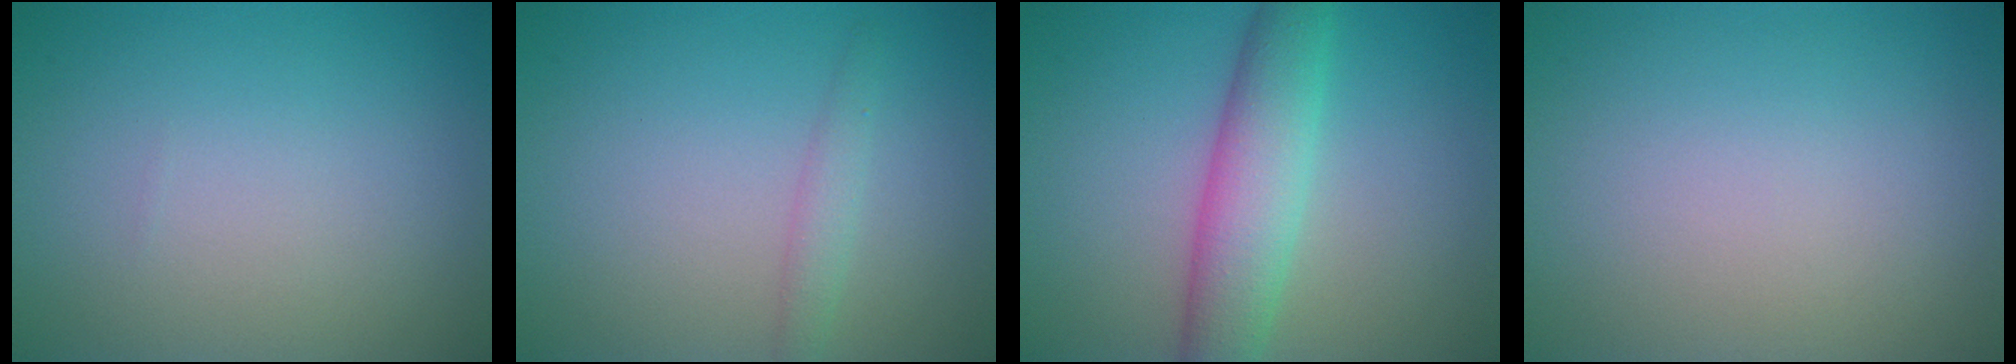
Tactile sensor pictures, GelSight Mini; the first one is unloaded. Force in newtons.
{"total": 1.4, "press": 1.4, "slide": 0.0}
{"total": 5.4, "press": 5.4, "slide": 0.4}
{"total": 0.0}